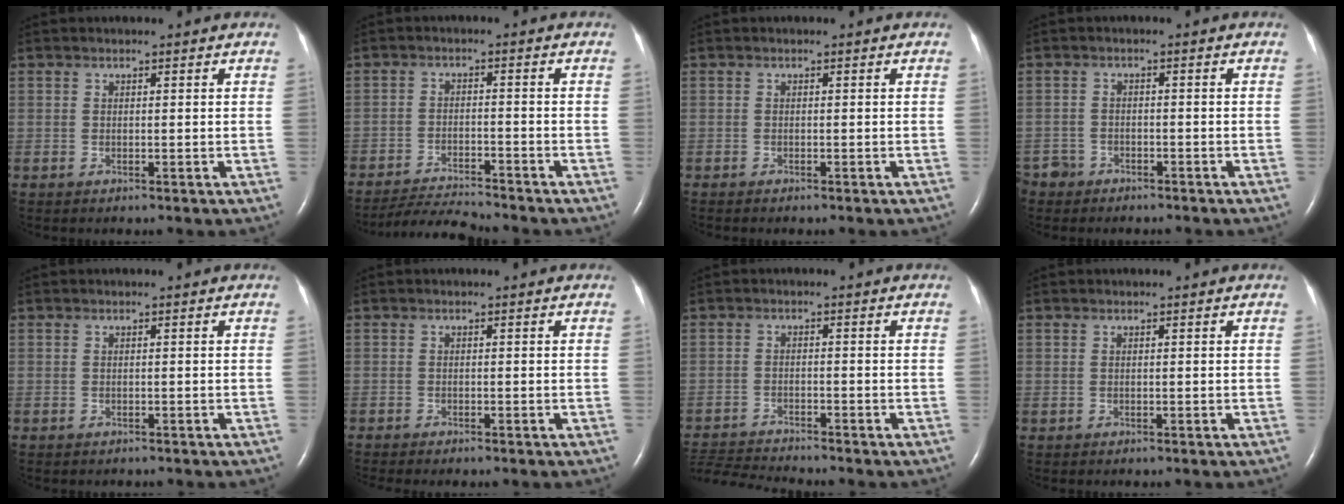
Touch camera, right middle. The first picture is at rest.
{"total": 6.4, "force": [-6.3, -0.5, 0.8], "torque": [-0.014, -0.017, -0.112]}
{"total": 1.1, "force": [-0.9, 0.2, 0.6], "torque": [-0.011, -0.003, -0.007]}
{"total": 3.9, "force": [-3.2, 2.2, -0.4], "torque": [0.000, 0.003, -0.060]}
{"total": 0.6, "force": [-0.6, 0.2, 0.2], "torque": [-0.009, -0.001, -0.007]}
{"total": 2.9, "force": [-2.5, 0.3, 1.5], "torque": [-0.020, -0.006, -0.027]}
{"total": 6.8, "force": [-6.7, -0.9, 0.8], "torque": [-0.017, -0.011, -0.120]}
{"total": 0.0}